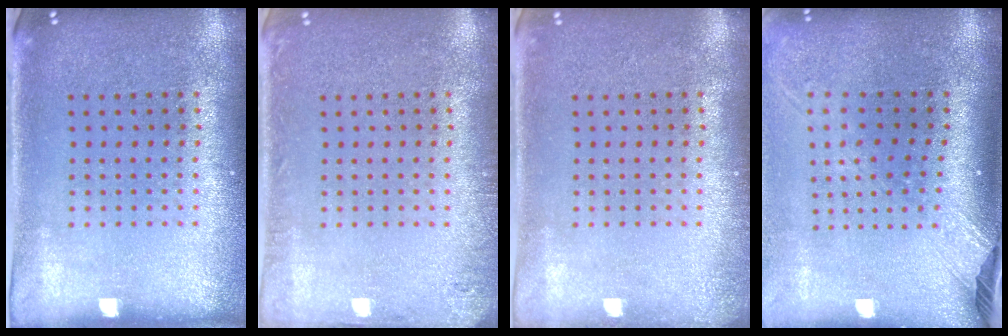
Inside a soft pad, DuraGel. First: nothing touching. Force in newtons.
{"total": 1.4, "press": 1.4, "slide": 0.1}
{"total": 0.9, "press": 0.8, "slide": 0.2}
{"total": 2.5, "press": 1.9, "slide": 1.7}